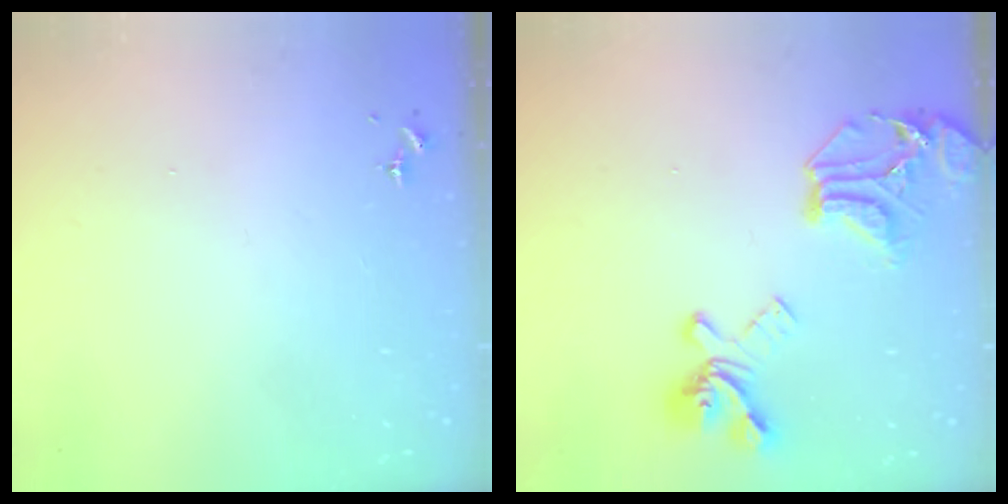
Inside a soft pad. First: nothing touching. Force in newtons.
{"total": 21.7, "press": 21.6, "slide": 2.0}